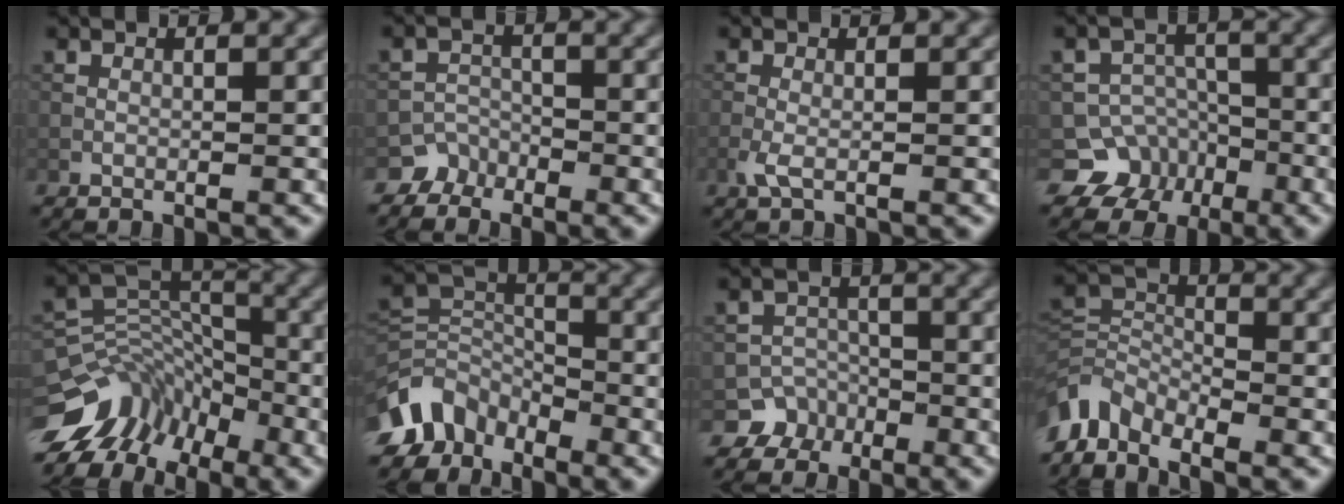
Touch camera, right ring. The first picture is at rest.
{"total": 3.3, "force": [-2.6, 1.9, -0.3], "torque": [0.031, 0.009, -0.040]}
{"total": 1.5, "force": [-0.6, 0.3, 1.3], "torque": [-0.035, 0.000, -0.018]}
{"total": 6.5, "force": [-3.9, 5.1, 0.9], "torque": [0.018, 0.004, -0.067]}
{"total": 10.3, "force": [-7.3, 6.4, 3.5], "torque": [-0.059, 0.033, -0.134]}
{"total": 6.9, "force": [-4.8, 4.3, 2.6], "torque": [-0.045, -0.003, -0.106]}
{"total": 4.2, "force": [-2.8, 3.2, 0.0], "torque": [0.037, 0.003, -0.049]}
{"total": 5.1, "force": [-4.0, 2.5, 1.9], "torque": [-0.036, -0.003, -0.092]}